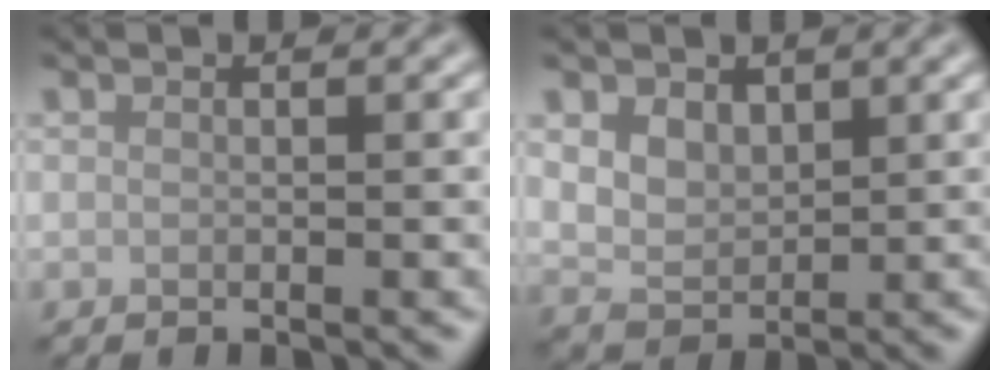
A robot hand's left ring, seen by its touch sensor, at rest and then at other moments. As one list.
[{"total": 3.0, "force": [1.3, 2.2, 1.7], "torque": [-0.035, -0.006, 0.025]}]